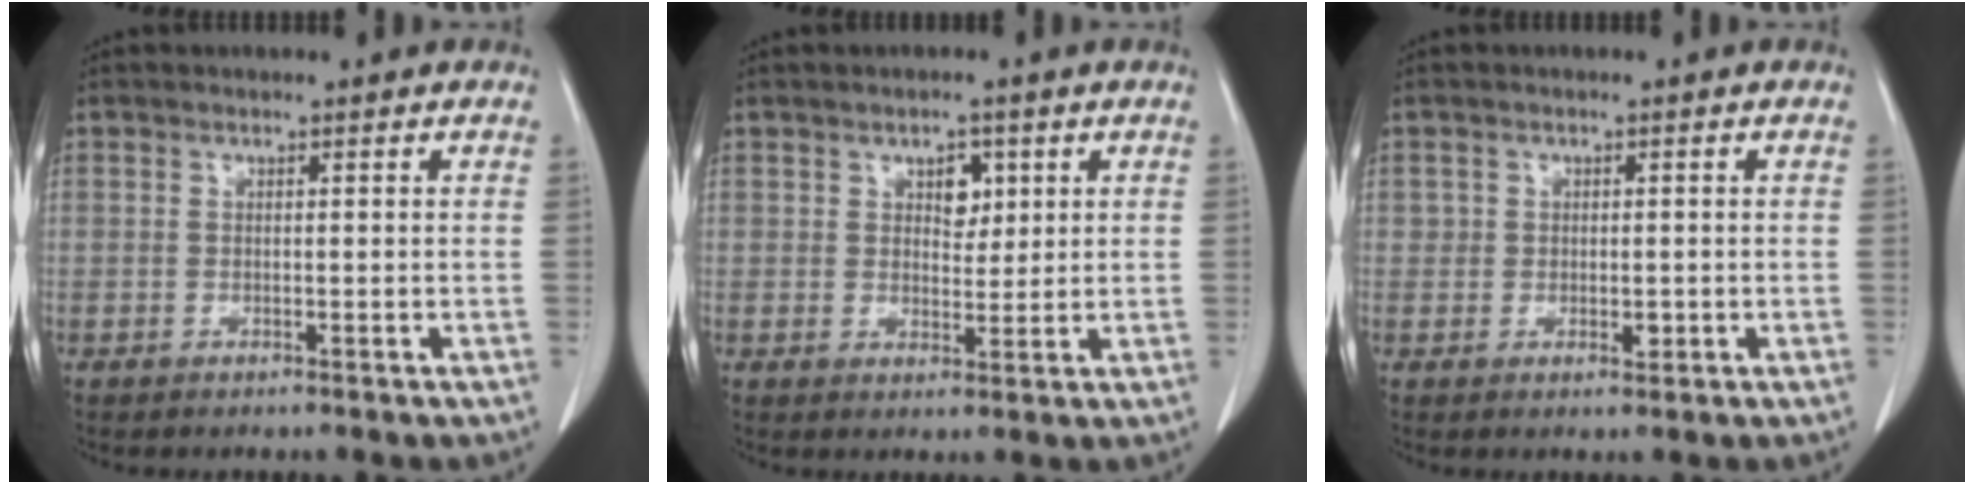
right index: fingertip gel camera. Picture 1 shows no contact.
{"total": 3.4, "force": [1.4, 2.1, 2.2], "torque": [-0.029, 0.003, 0.021]}
{"total": 1.9, "force": [-0.3, 1.4, 1.3], "torque": [-0.015, 0.002, 0.000]}